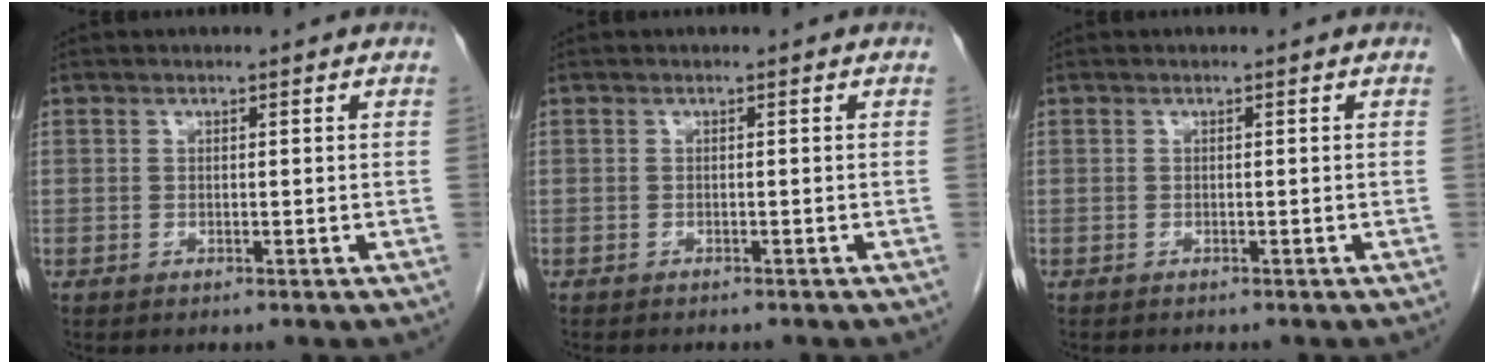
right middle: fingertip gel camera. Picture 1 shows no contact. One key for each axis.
{"total": 3.0, "fx": -2.7, "fy": 0.7, "fz": 1.2, "tx": -0.020, "ty": -0.007, "tz": -0.030}
{"total": 1.4, "fx": -1.2, "fy": 0.5, "fz": 0.5, "tx": -0.013, "ty": -0.002, "tz": -0.014}